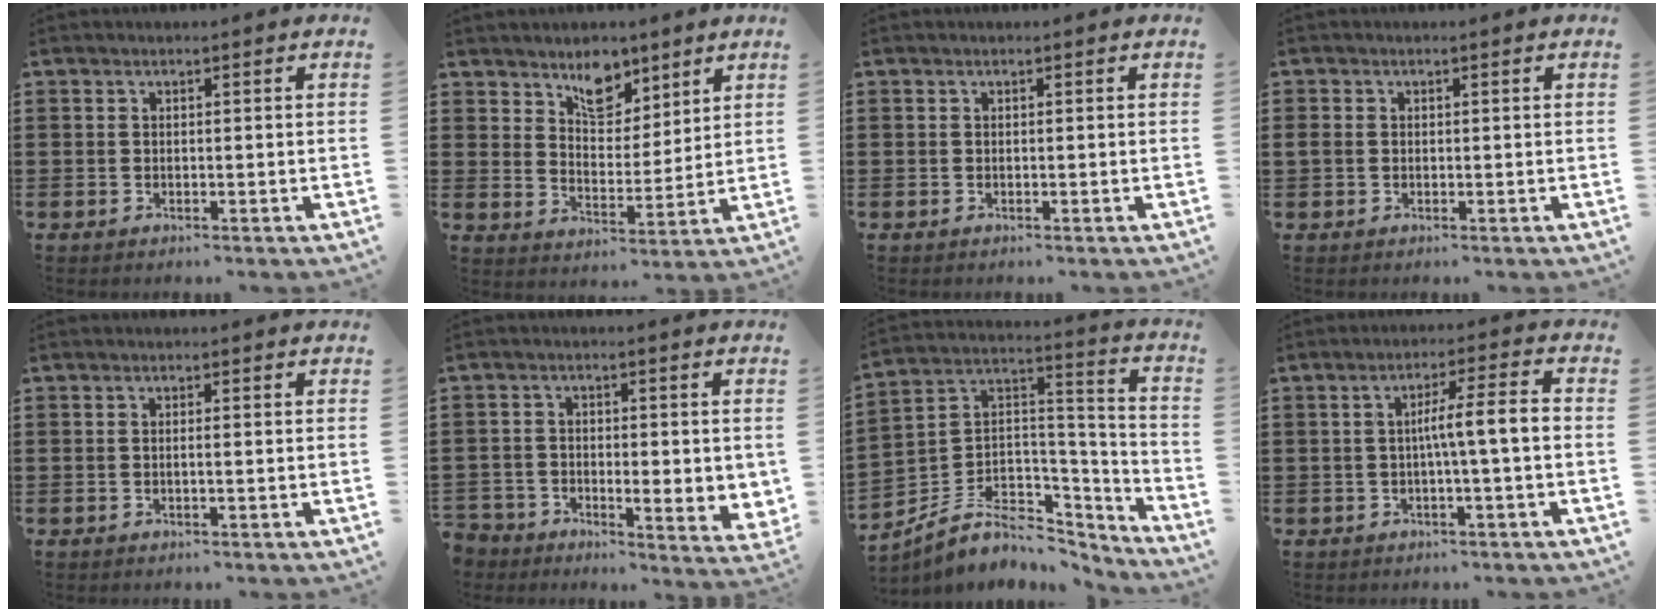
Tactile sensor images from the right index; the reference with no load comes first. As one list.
[{"total": 7.4, "force": [5.4, 3.9, 3.2], "torque": [-0.061, -0.011, 0.096]}, {"total": 0.0}, {"total": 1.0, "force": [-0.2, 0.9, 0.3], "torque": [-0.009, 0.005, -0.004]}, {"total": 0.6, "force": [-0.2, -0.2, 0.6], "torque": [-0.011, -0.003, -0.004]}, {"total": 3.6, "force": [-1.6, 2.4, 2.3], "torque": [-0.046, 0.005, -0.033]}, {"total": 7.4, "force": [-4.2, 5.2, 3.1], "torque": [-0.075, -0.006, -0.075]}, {"total": 5.6, "force": [-0.6, 0.3, 5.6], "torque": [-0.102, 0.002, -0.017]}]